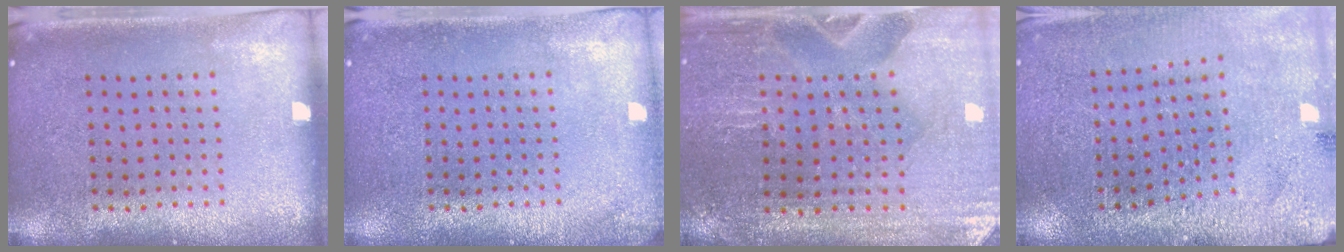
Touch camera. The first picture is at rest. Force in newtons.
{"total": 0.9, "press": 0.9, "slide": 0.1}
{"total": 0.8, "press": 0.8, "slide": 0.1}
{"total": 2.9, "press": 2.9, "slide": 0.2}